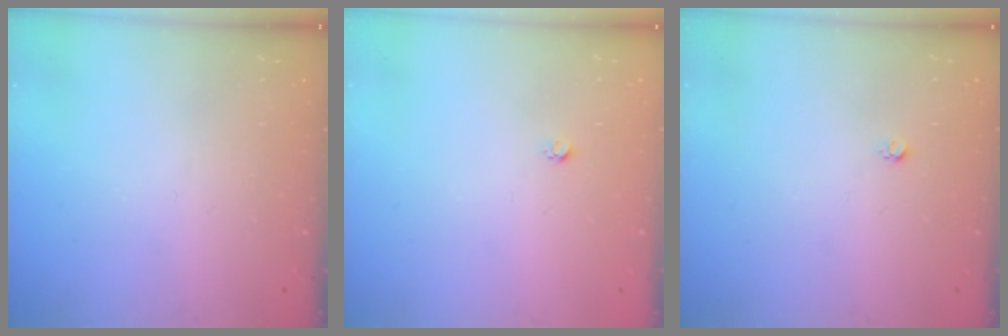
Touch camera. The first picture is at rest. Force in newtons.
{"total": 2.7, "press": 2.7, "slide": 0.3}
{"total": 2.7, "press": 2.7, "slide": 0.3}